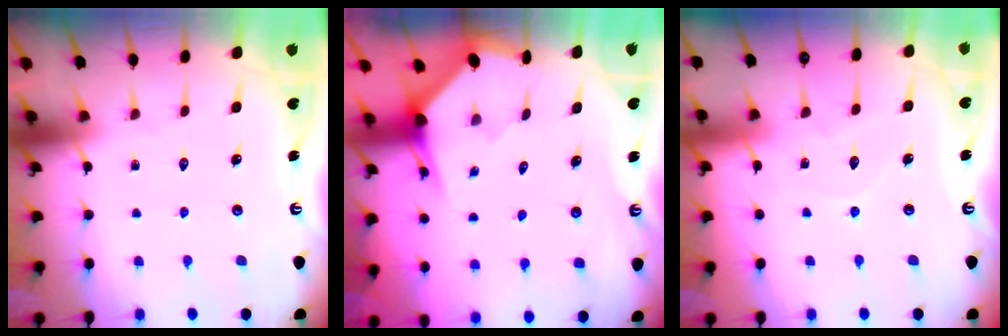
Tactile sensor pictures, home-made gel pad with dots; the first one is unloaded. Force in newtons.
{"total": 2.7, "press": 2.7, "slide": 0.2}
{"total": 5.2, "press": 5.2, "slide": 0.3}